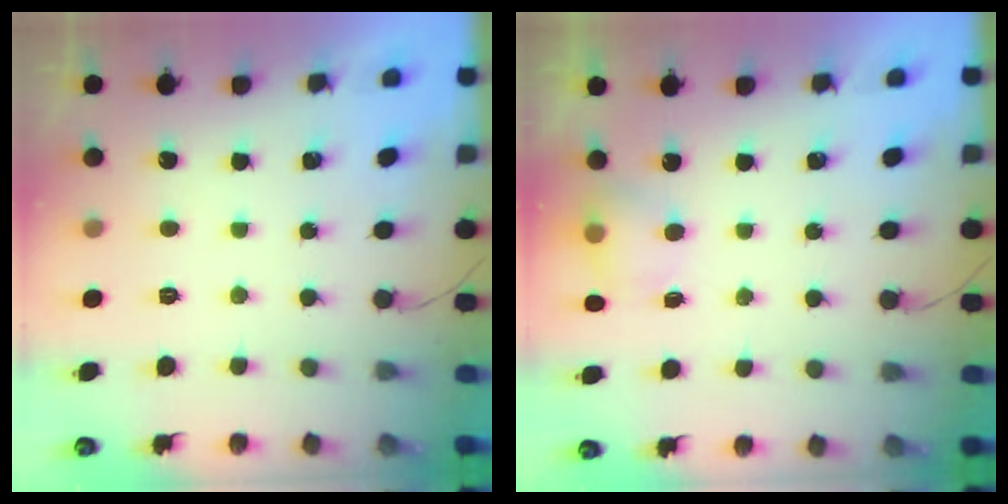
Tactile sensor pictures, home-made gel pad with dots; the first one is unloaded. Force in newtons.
{"total": 4.8, "press": 4.6, "slide": 1.0}